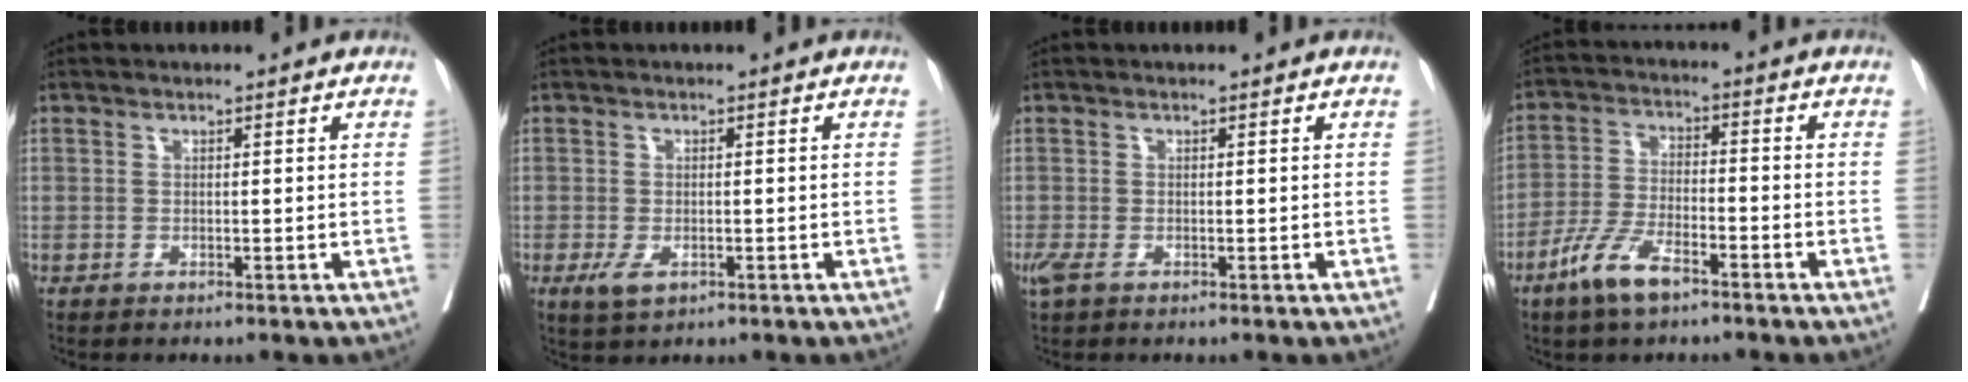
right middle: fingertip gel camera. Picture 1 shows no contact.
{"total": 3.0, "force": [-1.3, 1.4, 2.3], "torque": [-0.048, -0.005, -0.016]}
{"total": 1.9, "force": [-1.0, 0.9, 1.4], "torque": [-0.040, -0.006, -0.015]}
{"total": 7.8, "force": [-5.1, 2.2, 5.4], "torque": [-0.114, -0.006, -0.099]}